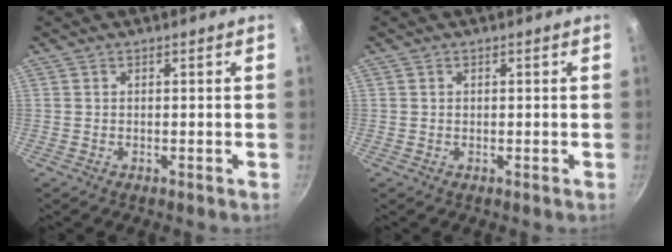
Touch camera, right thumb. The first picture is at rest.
{"total": 0.0}